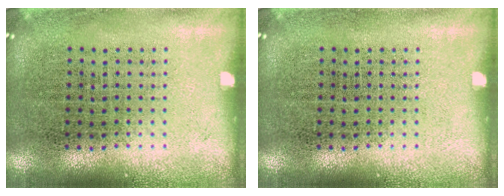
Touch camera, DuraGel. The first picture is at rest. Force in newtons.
{"total": 0.0}